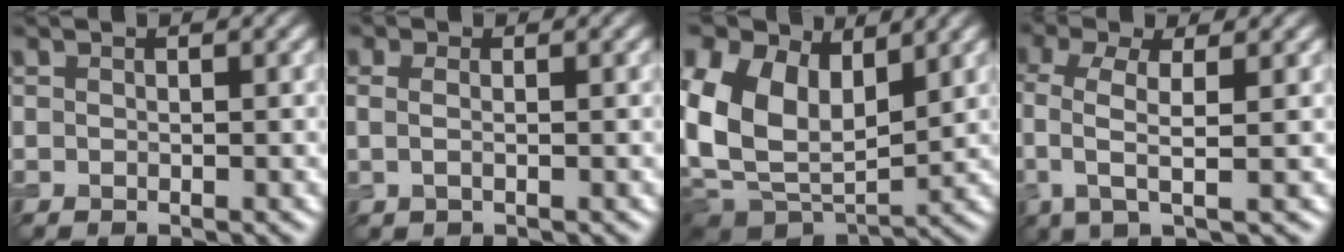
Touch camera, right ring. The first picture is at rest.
{"total": 1.7, "force": [0.4, 0.9, 1.4], "torque": [-0.030, -0.001, -0.005]}
{"total": 14.1, "force": [3.9, 9.3, 9.8], "torque": [-0.195, 0.016, 0.074]}
{"total": 4.3, "force": [0.1, 1.3, 4.1], "torque": [-0.089, 0.002, -0.001]}